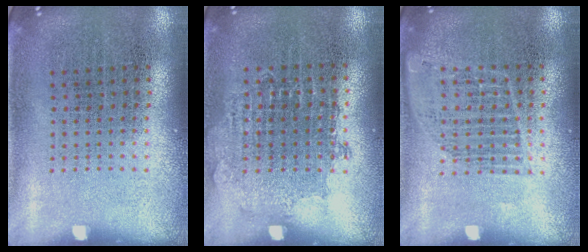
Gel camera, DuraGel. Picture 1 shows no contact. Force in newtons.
{"total": 0.8, "press": 0.8, "slide": 0.3}
{"total": 1.1, "press": 1.1, "slide": 0.3}